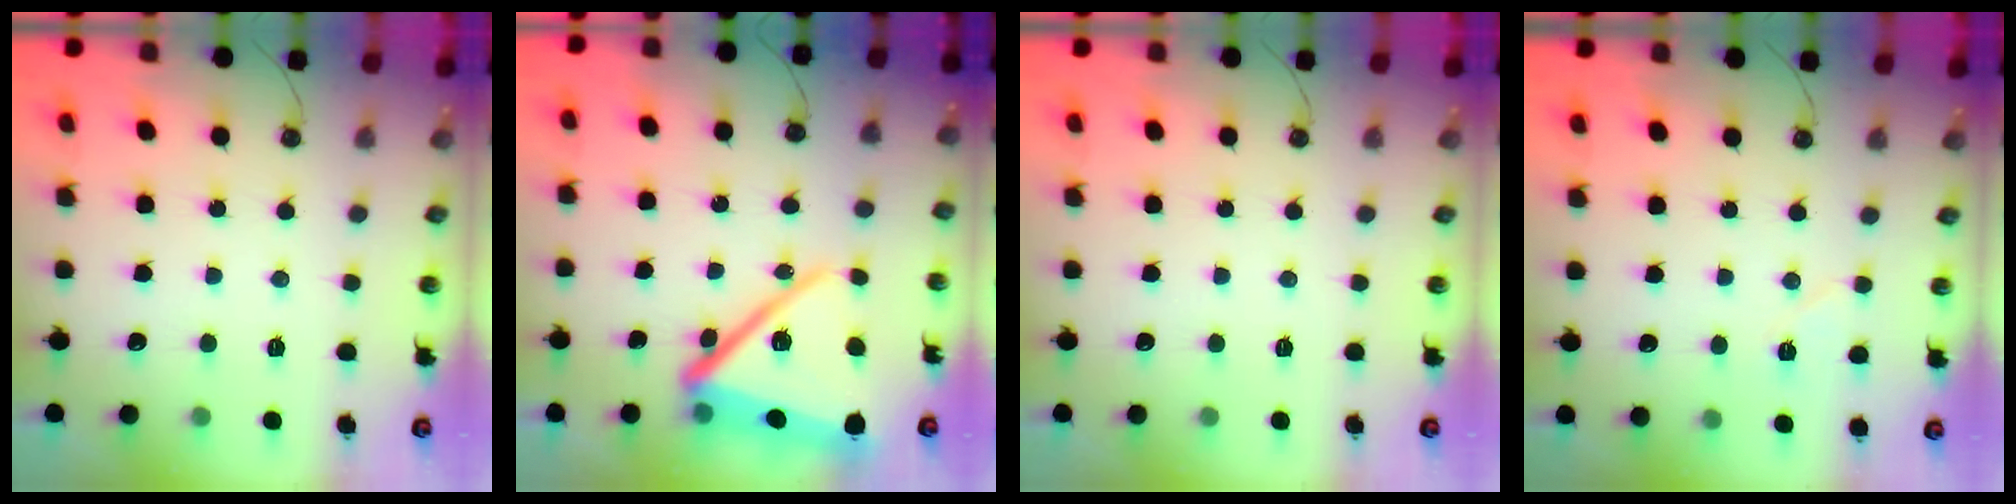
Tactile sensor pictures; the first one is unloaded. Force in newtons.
{"total": 20.1, "press": 20.0, "slide": 1.6}
{"total": 0.0}
{"total": 6.1, "press": 5.5, "slide": 2.6}